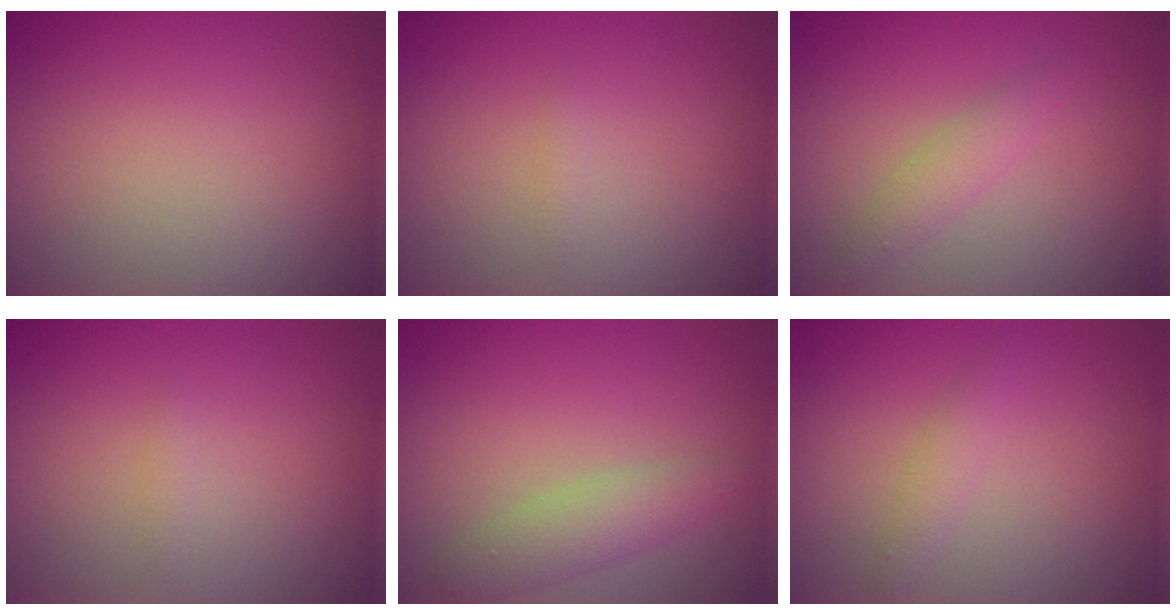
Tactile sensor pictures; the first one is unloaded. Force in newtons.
{"total": 0.6, "press": 0.6, "slide": 0.0}
{"total": 1.7, "press": 1.7, "slide": 0.0}
{"total": 0.6, "press": 0.6, "slide": 0.0}
{"total": 2.8, "press": 2.8, "slide": 0.1}
{"total": 1.4, "press": 1.4, "slide": 0.1}